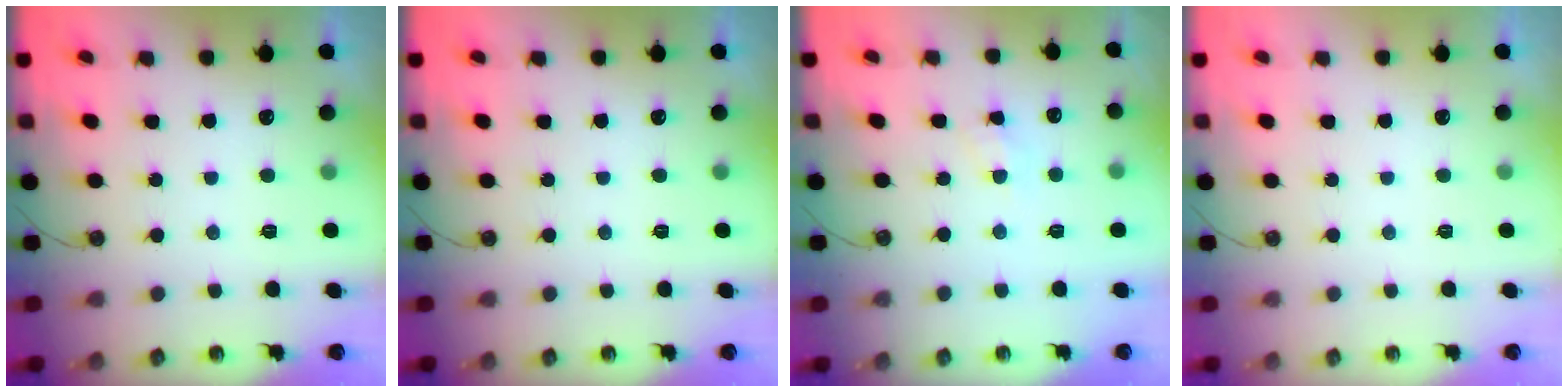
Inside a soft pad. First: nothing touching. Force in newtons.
{"total": 0.0}
{"total": 5.5, "press": 5.4, "slide": 0.7}
{"total": 0.0}